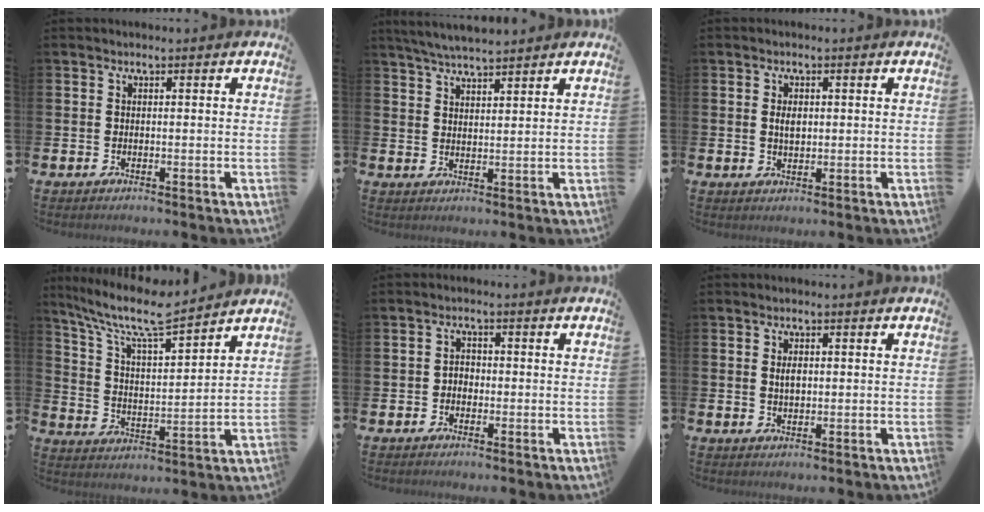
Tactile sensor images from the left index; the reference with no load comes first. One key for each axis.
{"total": 4.8, "fx": 4.6, "fy": 0.4, "fz": 1.2, "tx": -0.032, "ty": -0.016, "tz": 0.084}
{"total": 2.1, "fx": 0.6, "fy": 1.3, "fz": 1.6, "tx": -0.015, "ty": -0.002, "tz": 0.005}
{"total": 9.6, "fx": 8.4, "fy": 1.3, "fz": 4.5, "tx": -0.119, "ty": -0.047, "tz": 0.144}
{"total": 1.7, "fx": -0.6, "fy": 1.4, "fz": 0.7, "tx": -0.010, "ty": 0.005, "tz": -0.016}
{"total": 1.6, "fx": 0.5, "fy": 0.9, "fz": 1.3, "tx": -0.007, "ty": -0.001, "tz": 0.004}